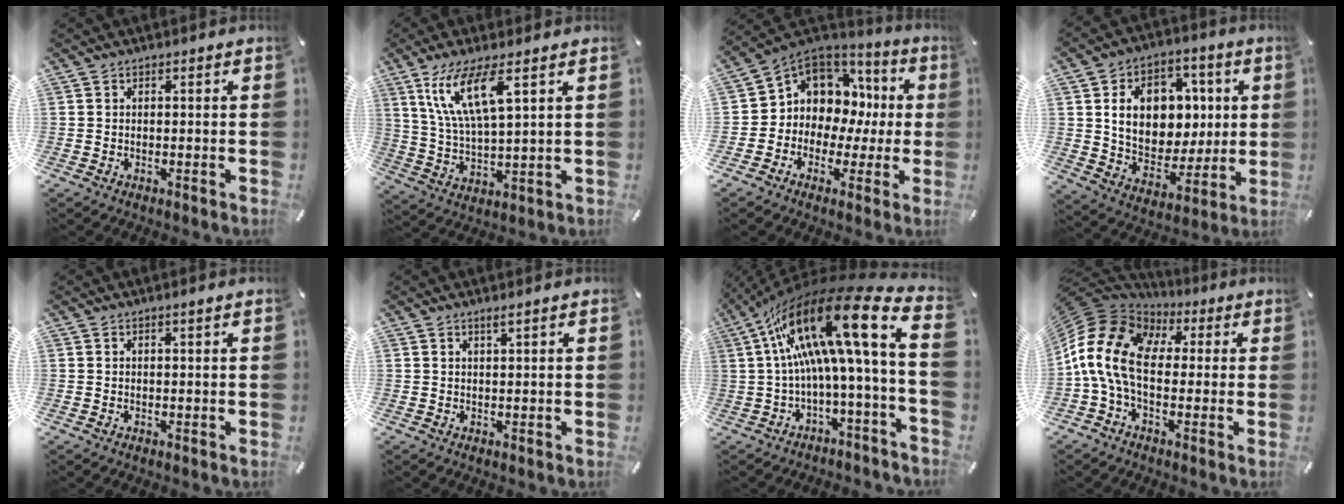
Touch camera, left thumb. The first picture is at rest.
{"total": 12.4, "force": [6.5, 3.5, 10.0], "torque": [-0.227, -0.008, 0.113]}
{"total": 9.0, "force": [1.4, 8.6, 2.4], "torque": [-0.056, -0.028, 0.037]}
{"total": 14.9, "force": [3.2, 12.3, 7.8], "torque": [-0.121, -0.008, 0.067]}
{"total": 0.8, "force": [0.4, 0.0, 0.7], "torque": [-0.014, 0.001, 0.007]}
{"total": 1.4, "force": [1.0, -0.1, 1.0], "torque": [-0.020, -0.002, 0.018]}
{"total": 22.4, "force": [4.4, 6.0, 21.1], "torque": [-0.373, -0.043, 0.064]}
{"total": 14.4, "force": [-2.1, 9.8, 10.3], "torque": [-0.235, 0.014, -0.048]}